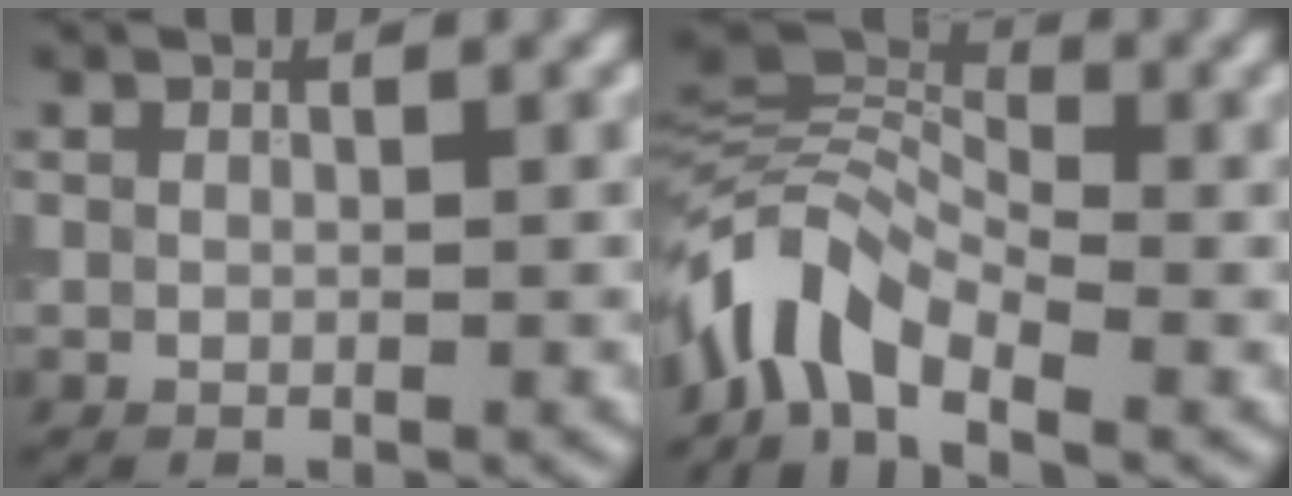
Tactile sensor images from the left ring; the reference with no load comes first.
{"total": 7.6, "force": [-4.0, 4.1, 5.0], "torque": [-0.087, 0.013, -0.096]}